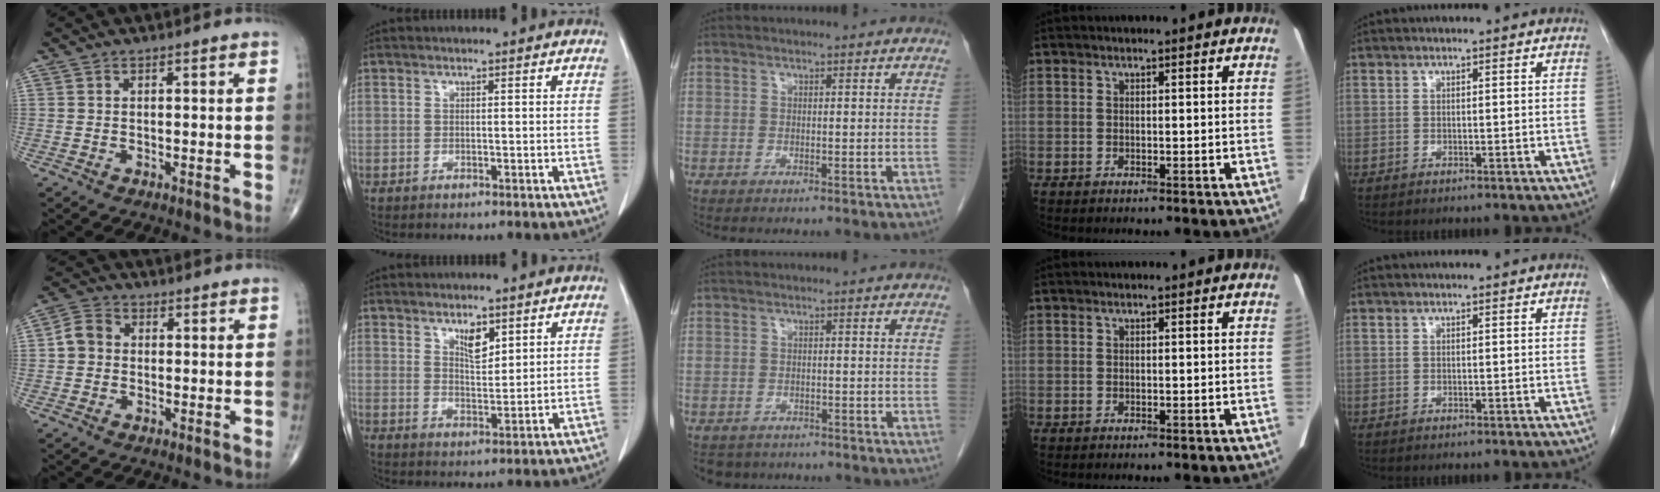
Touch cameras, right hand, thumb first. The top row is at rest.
{"thumb": {"total": 4.5, "force": [-0.1, 3.9, 2.2], "torque": [-0.035, 0.013, -0.011]}, "index": {"total": 3.9, "force": [2.5, 1.4, 2.7], "torque": [-0.049, -0.003, 0.047]}, "middle": {"total": 3.7, "force": [-3.1, 2.0, 0.2], "torque": [-0.005, -0.003, -0.044]}}